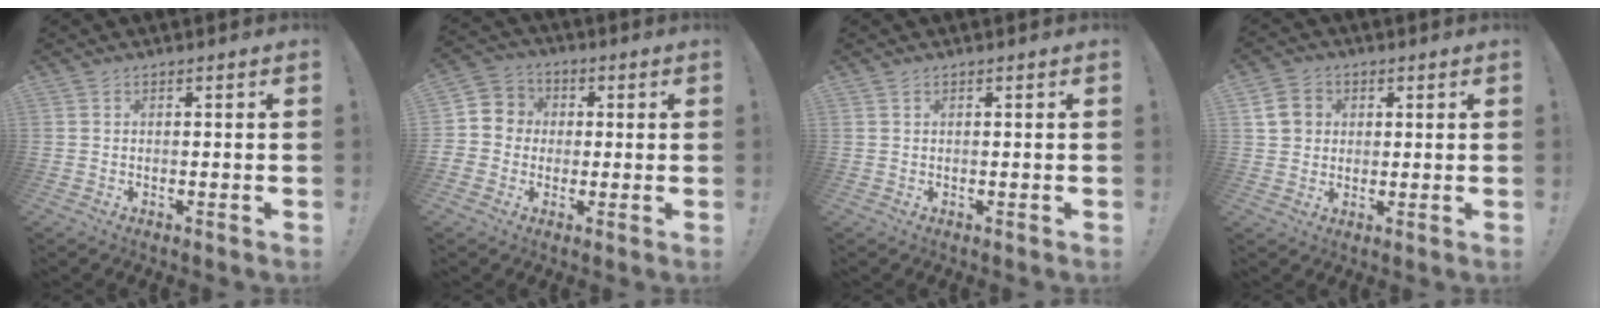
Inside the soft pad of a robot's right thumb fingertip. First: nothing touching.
{"total": 6.8, "force": [-1.2, 6.5, 1.5], "torque": [-0.032, 0.018, -0.017]}
{"total": 0.0}
{"total": 7.8, "force": [2.0, 6.8, 3.1], "torque": [-0.047, 0.006, 0.046]}